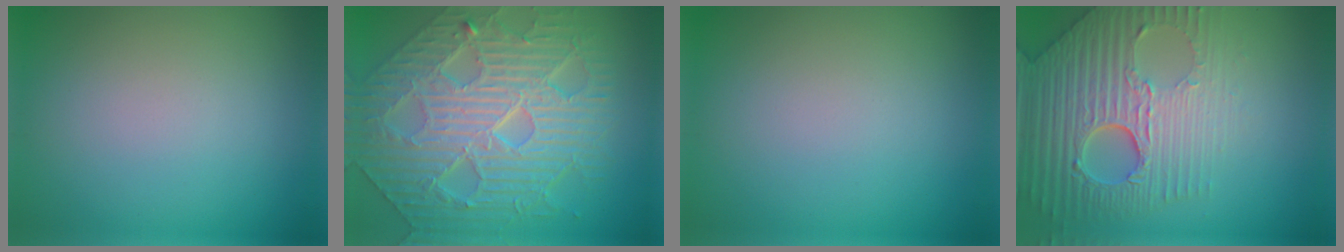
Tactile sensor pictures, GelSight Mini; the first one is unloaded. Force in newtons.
{"total": 10.7, "press": 7.4, "slide": 7.7}
{"total": 0.0}
{"total": 8.7, "press": 6.0, "slide": 6.3}